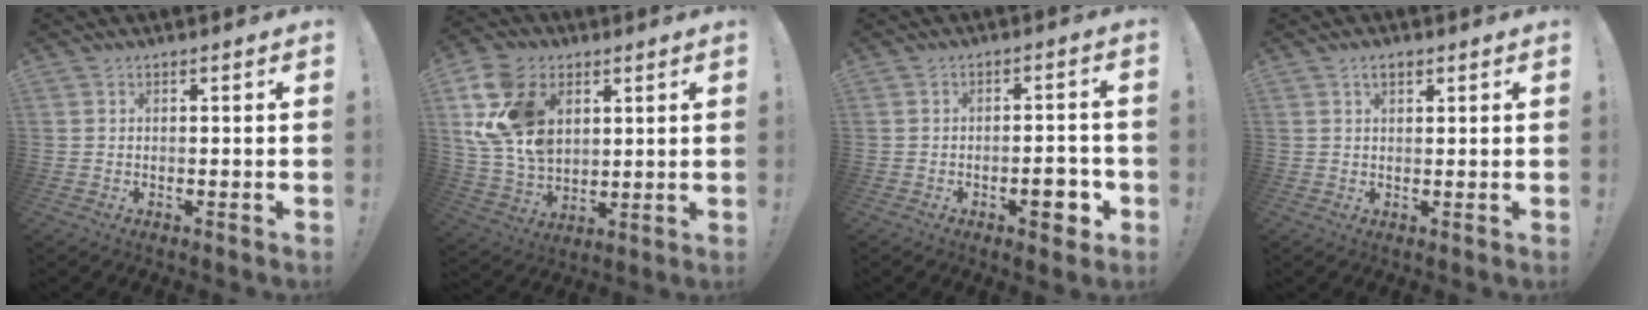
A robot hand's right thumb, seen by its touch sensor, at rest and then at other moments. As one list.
[{"total": 19.3, "force": [6.5, 13.7, 11.9], "torque": [-0.233, -0.027, 0.126]}, {"total": 7.0, "force": [-2.9, 2.8, 5.7], "torque": [-0.065, 0.011, -0.047]}, {"total": 2.5, "force": [1.4, 1.4, 1.6], "torque": [-0.018, -0.003, 0.021]}]